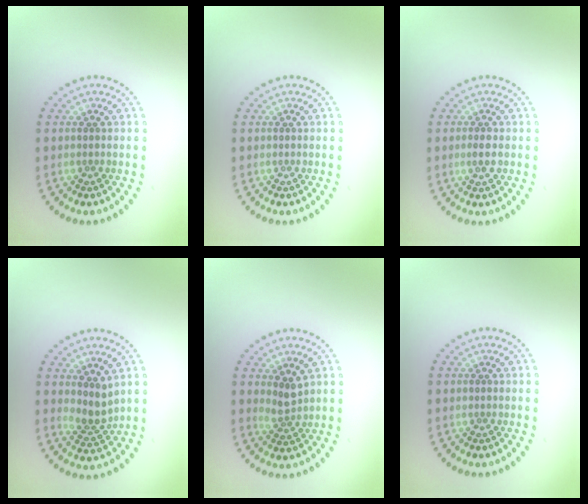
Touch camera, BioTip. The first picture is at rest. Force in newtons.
{"total": 0.0}
{"total": 1.3, "press": 1.3, "slide": 0.0}
{"total": 2.5, "press": 1.9, "slide": 1.6}
{"total": 1.9, "press": 1.4, "slide": 1.2}
{"total": 0.0}